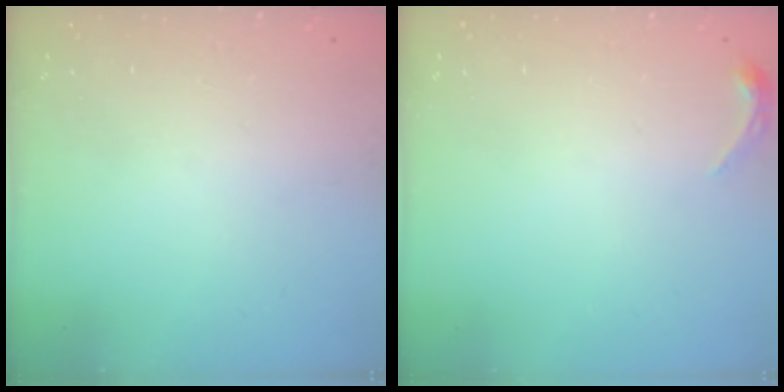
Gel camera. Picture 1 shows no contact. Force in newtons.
{"total": 3.4, "press": 3.3, "slide": 0.6}